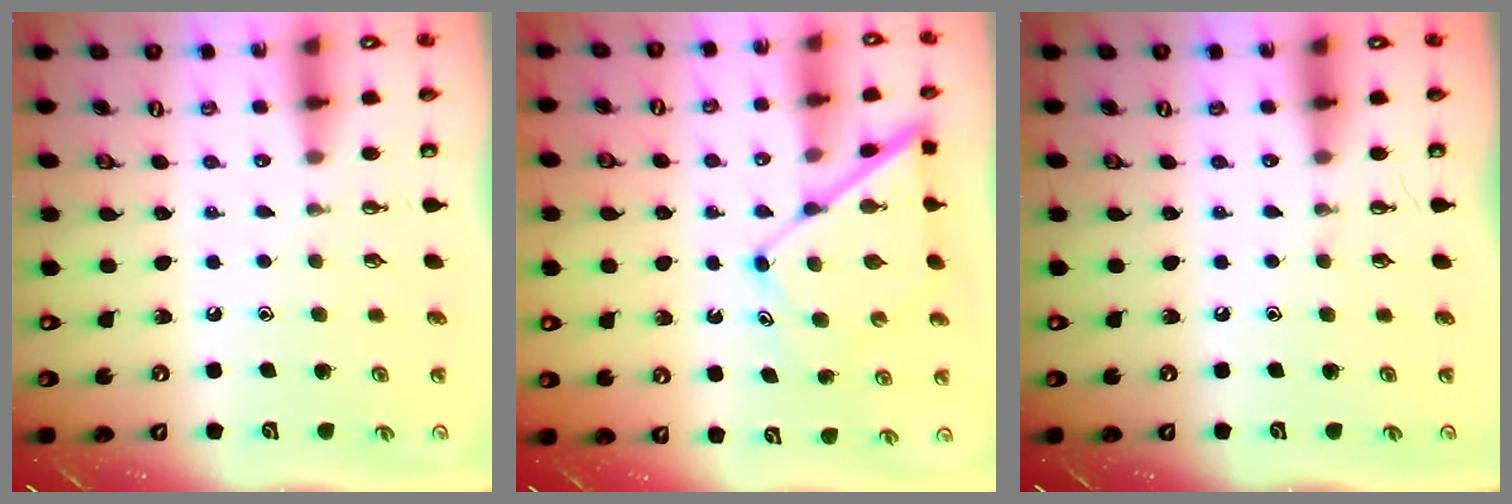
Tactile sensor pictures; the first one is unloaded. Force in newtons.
{"total": 11.0, "press": 10.9, "slide": 1.0}
{"total": 0.0}